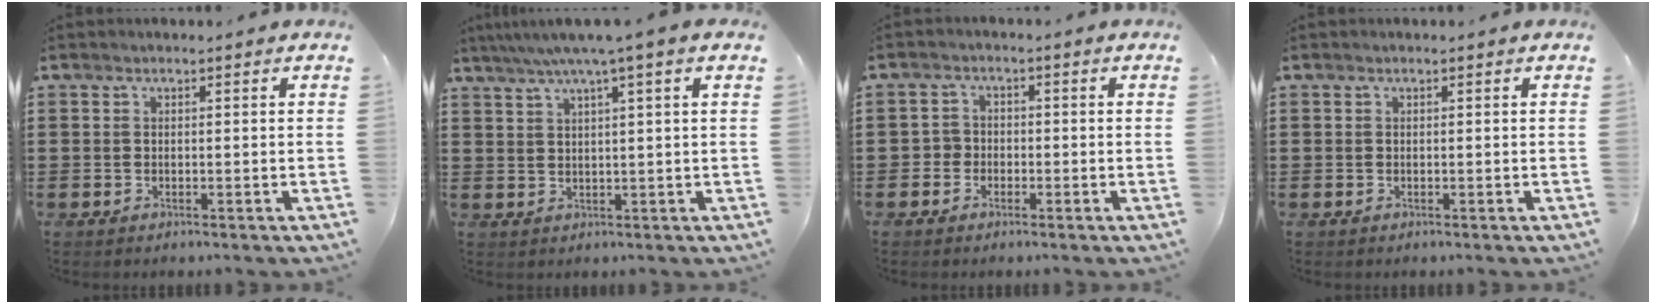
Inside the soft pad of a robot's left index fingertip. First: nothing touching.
{"total": 4.2, "force": [2.3, -0.6, 3.4], "torque": [-0.071, -0.004, 0.037]}
{"total": 2.2, "force": [-1.2, 1.8, 0.2], "torque": [-0.013, 0.004, -0.029]}
{"total": 0.0}